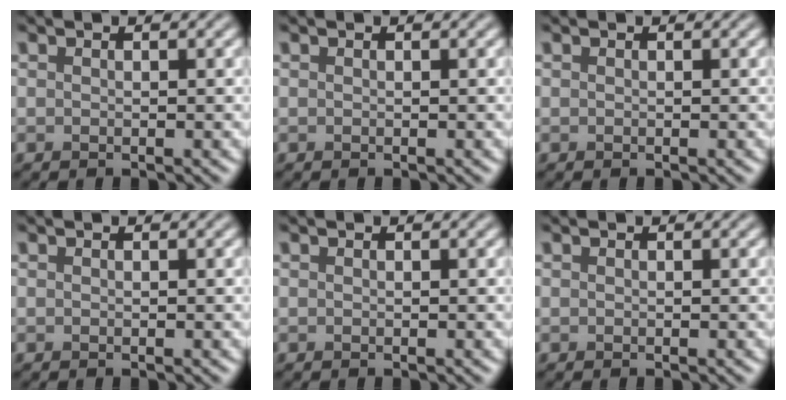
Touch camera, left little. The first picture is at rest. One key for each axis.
{"total": 0.0}
{"total": 0.0}
{"total": 0.0}
{"total": 0.0}
{"total": 0.0}